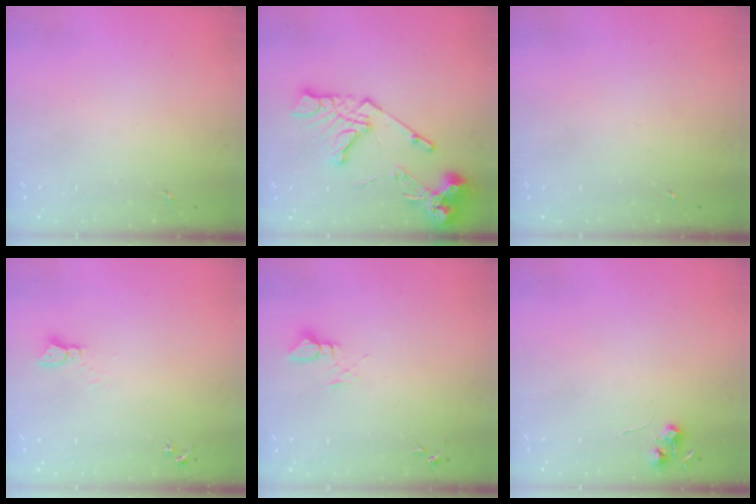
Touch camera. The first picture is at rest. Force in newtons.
{"total": 16.4, "press": 16.3, "slide": 1.9}
{"total": 0.0}
{"total": 2.3, "press": 2.3, "slide": 0.3}
{"total": 3.4, "press": 3.4, "slide": 0.2}
{"total": 6.0, "press": 6.0, "slide": 0.5}